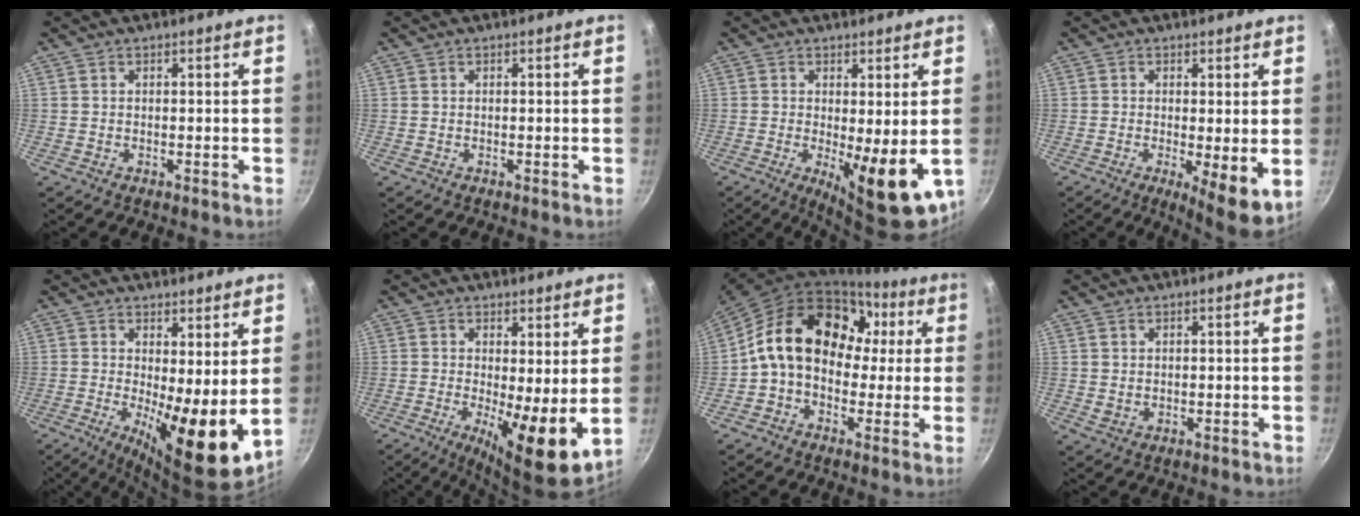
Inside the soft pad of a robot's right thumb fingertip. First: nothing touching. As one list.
[{"total": 0.0}, {"total": 10.6, "force": [-1.2, 3.2, 10.0], "torque": [-0.125, -0.013, -0.003]}, {"total": 7.8, "force": [-0.6, 2.2, 7.4], "torque": [-0.097, -0.021, -0.004]}, {"total": 12.5, "force": [1.0, 3.9, 11.8], "torque": [-0.168, -0.033, 0.016]}, {"total": 9.7, "force": [0.1, 2.8, 9.3], "torque": [-0.138, -0.021, 0.003]}, {"total": 18.5, "force": [2.3, 13.8, 12.1], "torque": [-0.172, 0.051, 0.023]}, {"total": 1.1, "force": [0.5, 0.8, 0.5], "torque": [-0.005, -0.007, 0.009]}]